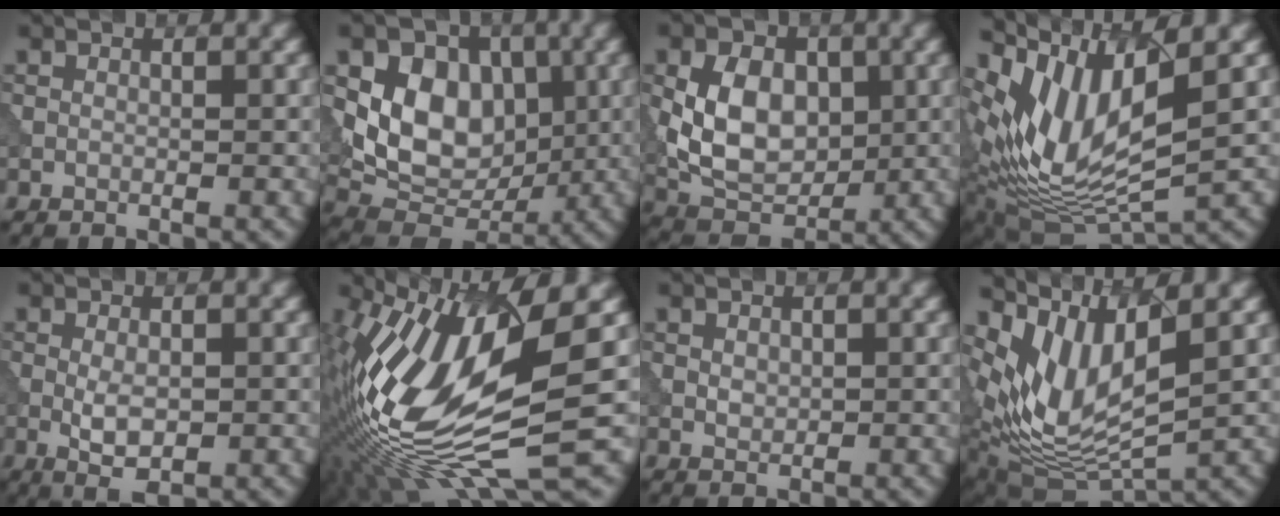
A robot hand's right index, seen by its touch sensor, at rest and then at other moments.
{"total": 8.8, "force": [1.1, 6.5, 5.7], "torque": [-0.103, -0.009, 0.020]}
{"total": 6.8, "force": [0.6, 4.8, 4.8], "torque": [-0.090, -0.003, 0.009]}
{"total": 10.5, "force": [4.0, 3.7, 8.9], "torque": [-0.183, 0.002, 0.080]}
{"total": 2.9, "force": [-0.4, 1.3, 2.5], "torque": [-0.048, -0.002, -0.005]}
{"total": 15.1, "force": [-0.1, 4.3, 14.5], "torque": [-0.300, 0.005, 0.012]}
{"total": 0.8, "force": [0.3, 0.6, 0.4], "torque": [-0.009, 0.000, 0.008]}
{"total": 8.5, "force": [3.6, 3.2, 6.9], "torque": [-0.150, -0.009, 0.081]}